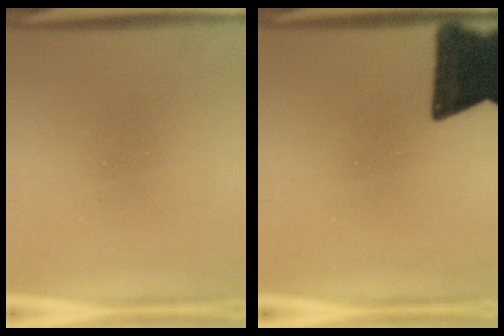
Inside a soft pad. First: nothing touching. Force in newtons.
{"total": 14.7}